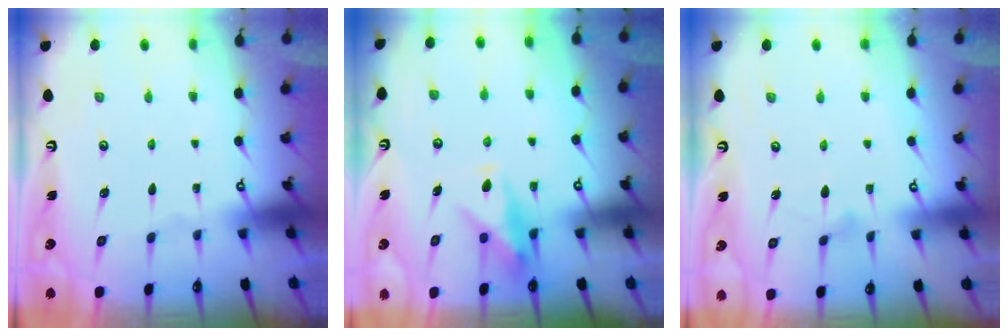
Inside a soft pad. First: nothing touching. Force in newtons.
{"total": 10.9, "press": 10.9, "slide": 0.6}
{"total": 8.1, "press": 8.0, "slide": 0.4}